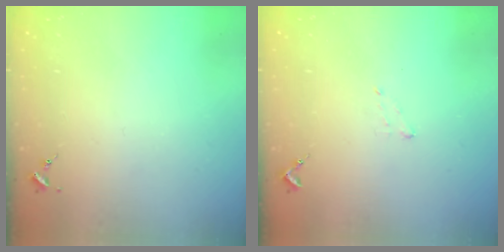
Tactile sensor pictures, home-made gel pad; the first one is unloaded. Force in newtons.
{"total": 3.8, "press": 3.8, "slide": 0.5}